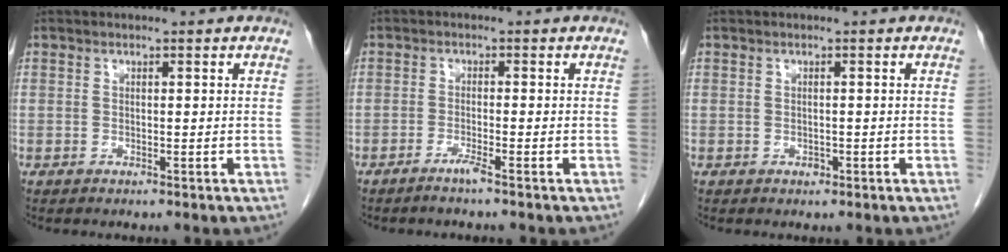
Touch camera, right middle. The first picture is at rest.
{"total": 1.9, "force": [-1.5, -0.4, 1.2], "torque": [-0.025, -0.001, -0.032]}
{"total": 0.6, "force": [-0.3, 0.4, 0.3], "torque": [-0.006, 0.001, -0.005]}